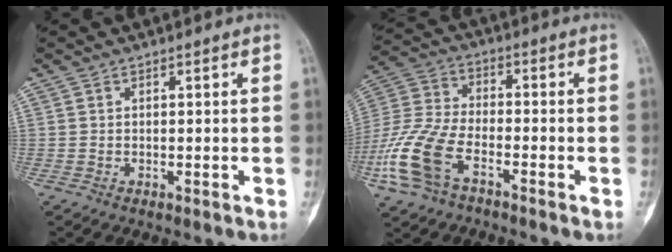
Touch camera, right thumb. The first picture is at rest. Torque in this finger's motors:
{"motor_torque": [0.12, 0.45, 1.16, -0.66, 0.12]}